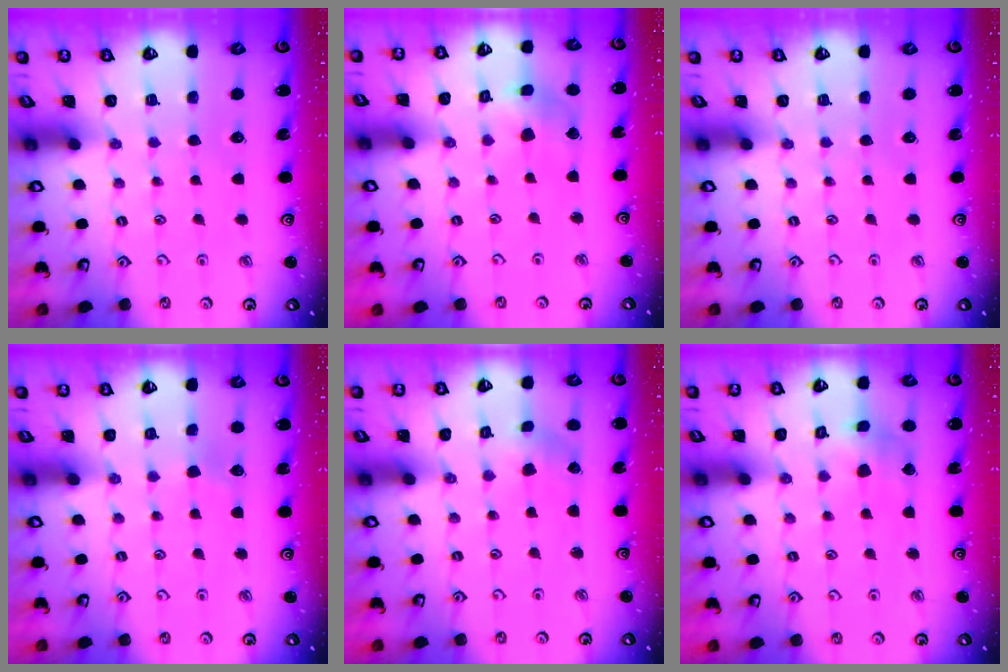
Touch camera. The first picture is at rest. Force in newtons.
{"total": 6.9, "press": 6.9, "slide": 0.7}
{"total": 0.0}
{"total": 2.9, "press": 2.9, "slide": 0.3}
{"total": 0.5, "press": 0.5, "slide": 0.1}
{"total": 6.0, "press": 6.0, "slide": 0.7}